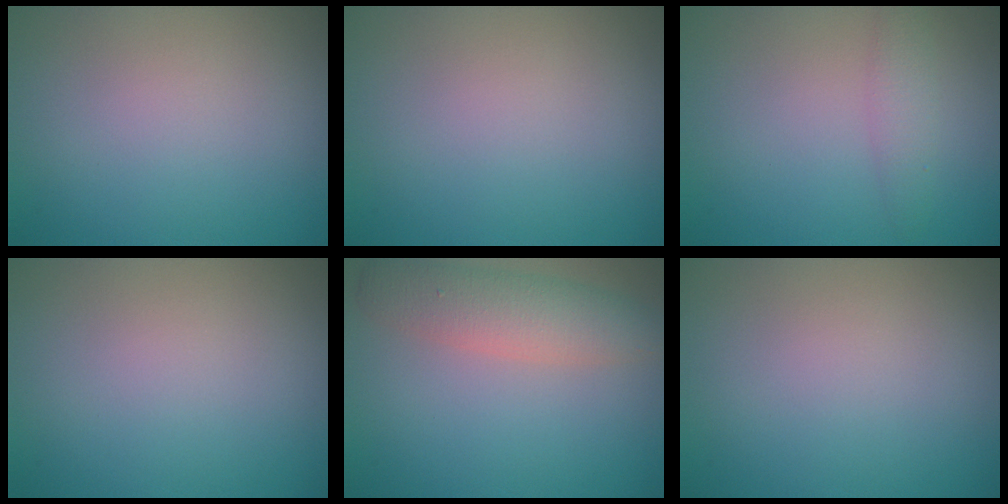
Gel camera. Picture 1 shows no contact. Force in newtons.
{"total": 0.0}
{"total": 1.8, "press": 1.8, "slide": 0.1}
{"total": 0.0}
{"total": 4.1, "press": 4.1, "slide": 0.2}
{"total": 0.0}